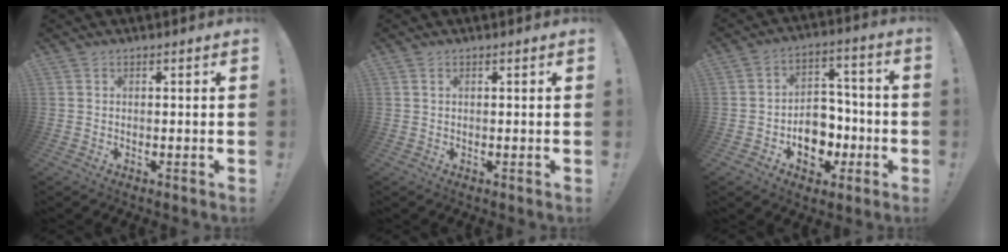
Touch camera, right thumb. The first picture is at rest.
{"total": 0.6, "force": [0.3, 0.1, 0.5], "torque": [-0.017, 0.003, 0.006]}
{"total": 12.1, "force": [-3.9, 9.7, 6.2], "torque": [-0.075, 0.031, -0.059]}